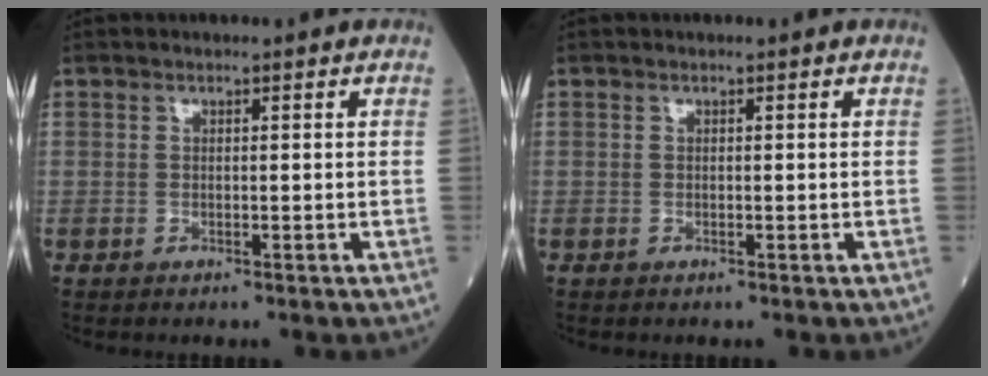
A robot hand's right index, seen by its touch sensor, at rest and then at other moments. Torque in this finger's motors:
{"motor_torque": [-0.01, 0.01, -0.02, -0.01]}